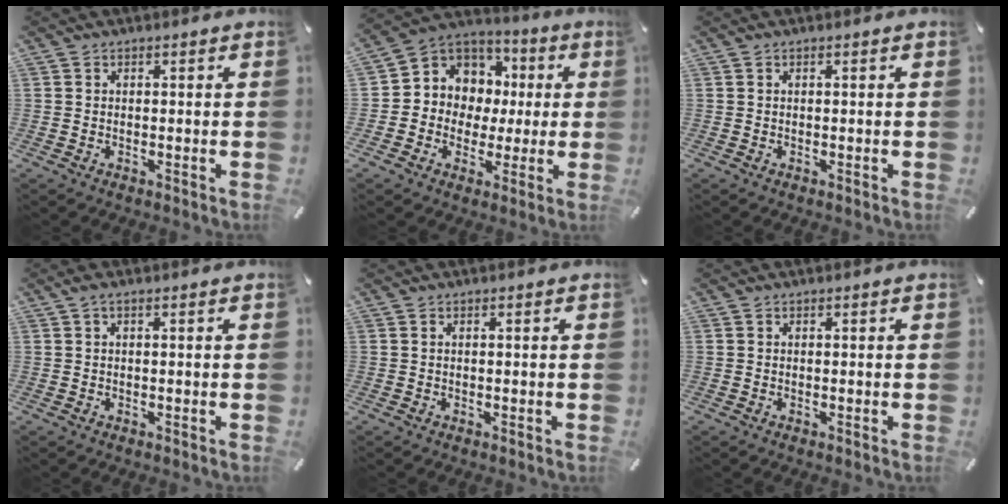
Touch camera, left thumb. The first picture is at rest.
{"total": 9.3, "force": [0.9, 9.2, 0.6], "torque": [-0.028, -0.017, 0.027]}
{"total": 0.0}
{"total": 1.2, "force": [0.2, 0.3, 1.1], "torque": [-0.021, 0.002, 0.003]}
{"total": 0.0}
{"total": 0.0}